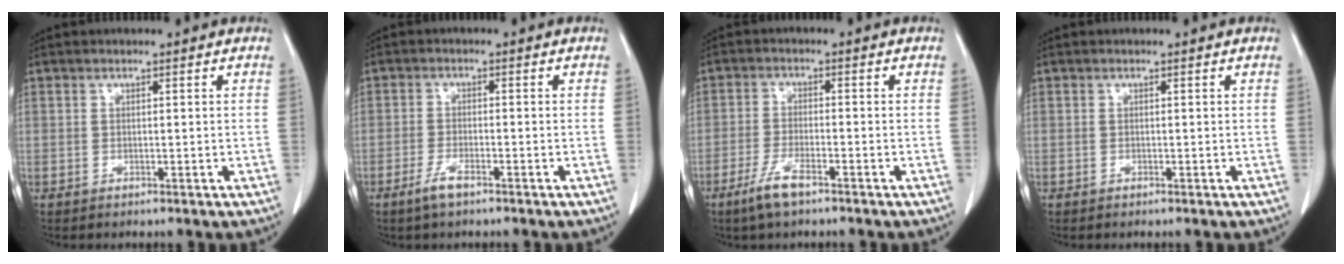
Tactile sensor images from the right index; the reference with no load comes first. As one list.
[{"total": 3.0, "force": [-2.1, 0.5, 2.1], "torque": [-0.048, -0.003, -0.040]}, {"total": 4.9, "force": [-3.3, 0.7, 3.5], "torque": [-0.078, -0.008, -0.062]}, {"total": 0.0}]